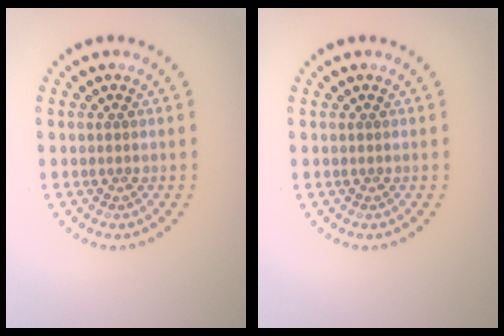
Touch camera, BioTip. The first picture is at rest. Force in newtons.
{"total": 0.0}